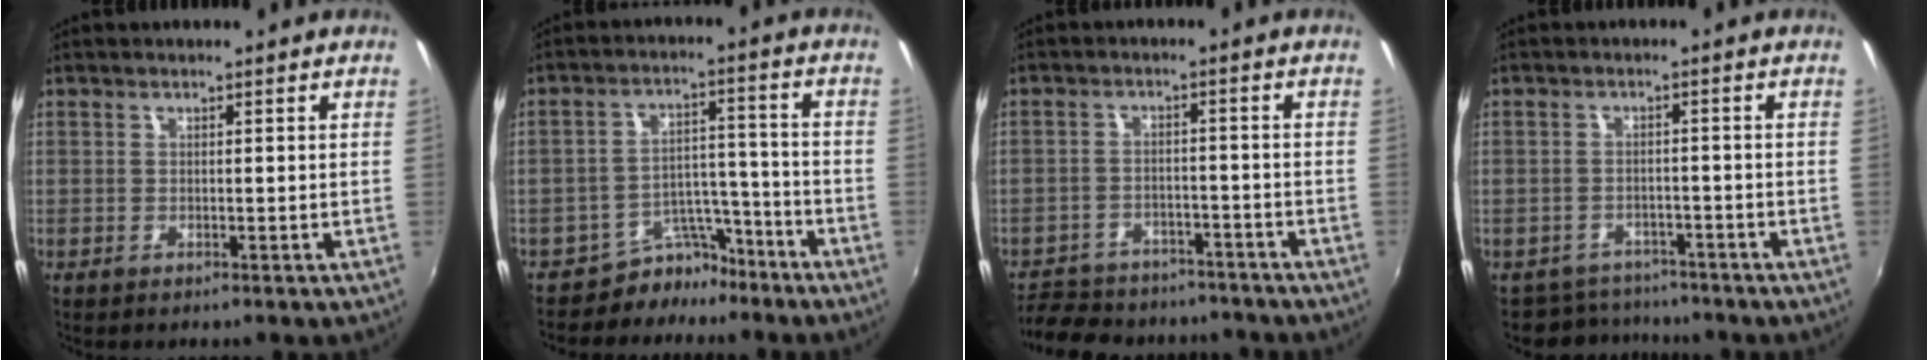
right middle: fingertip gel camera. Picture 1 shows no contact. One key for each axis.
{"total": 7.4, "fx": -6.2, "fy": 3.8, "fz": 0.7, "tx": -0.007, "ty": 0.035, "tz": -0.096}
{"total": 17.6, "fx": -14.7, "fy": 7.4, "fz": 6.3, "tx": -0.150, "ty": 0.007, "tz": -0.204}
{"total": 6.0, "fx": -5.3, "fy": 2.8, "fz": 0.0, "tx": -0.013, "ty": 0.012, "tz": -0.083}